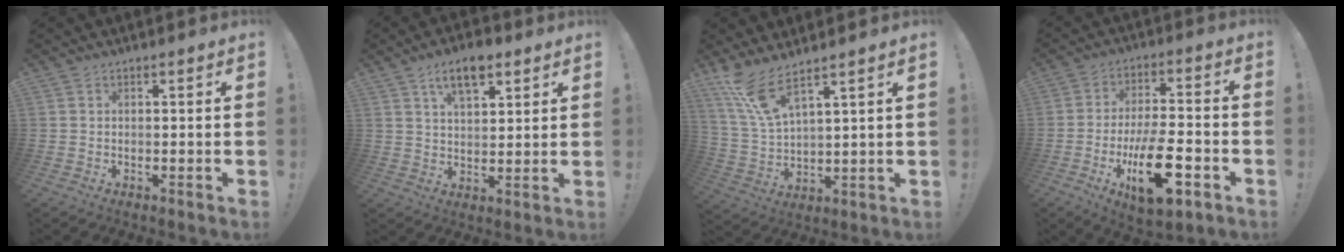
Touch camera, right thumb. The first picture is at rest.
{"total": 9.1, "force": [5.4, 4.3, 5.9], "torque": [-0.092, -0.013, 0.095]}
{"total": 10.1, "force": [7.4, 1.9, 6.6], "torque": [-0.142, -0.034, 0.137]}
{"total": 17.6, "force": [-6.6, 6.9, 14.8], "torque": [-0.241, 0.025, -0.101]}